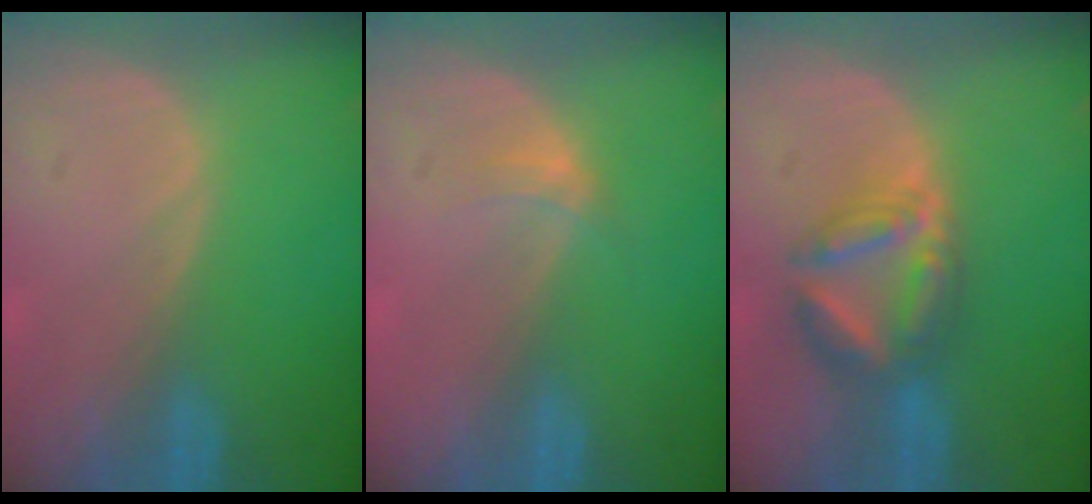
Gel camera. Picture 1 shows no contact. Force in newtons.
{"total": 1.9, "press": 1.5, "slide": 1.1}
{"total": 6.3, "press": 6.3, "slide": 0.4}